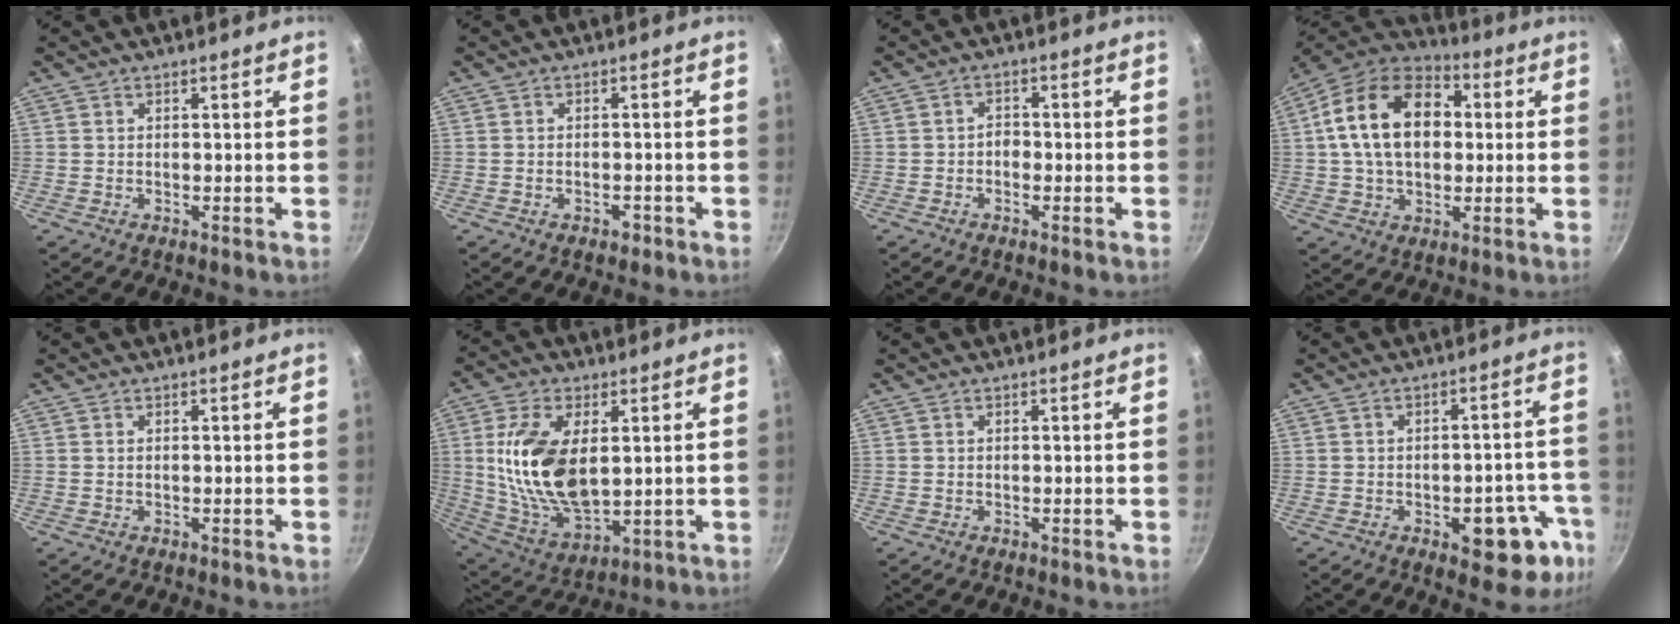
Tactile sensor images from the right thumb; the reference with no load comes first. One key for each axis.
{"total": 1.6, "fx": -1.0, "fy": 1.1, "fz": 0.7, "tx": -0.006, "ty": 0.012, "tz": -0.008}
{"total": 1.9, "fx": -0.8, "fy": 1.2, "fz": 1.1, "tx": -0.016, "ty": 0.012, "tz": -0.018}
{"total": 19.4, "fx": 2.5, "fy": 13.2, "fz": 14.1, "tx": -0.213, "ty": 0.028, "tz": 0.028}
{"total": 0.0}
{"total": 17.9, "fx": 2.6, "fy": 9.6, "fz": 14.9, "tx": -0.280, "ty": -0.017, "tz": 0.061}
{"total": 0.0}
{"total": 11.9, "fx": -5.3, "fy": 6.0, "fz": 8.8, "tx": -0.044, "ty": 0.034, "tz": -0.061}